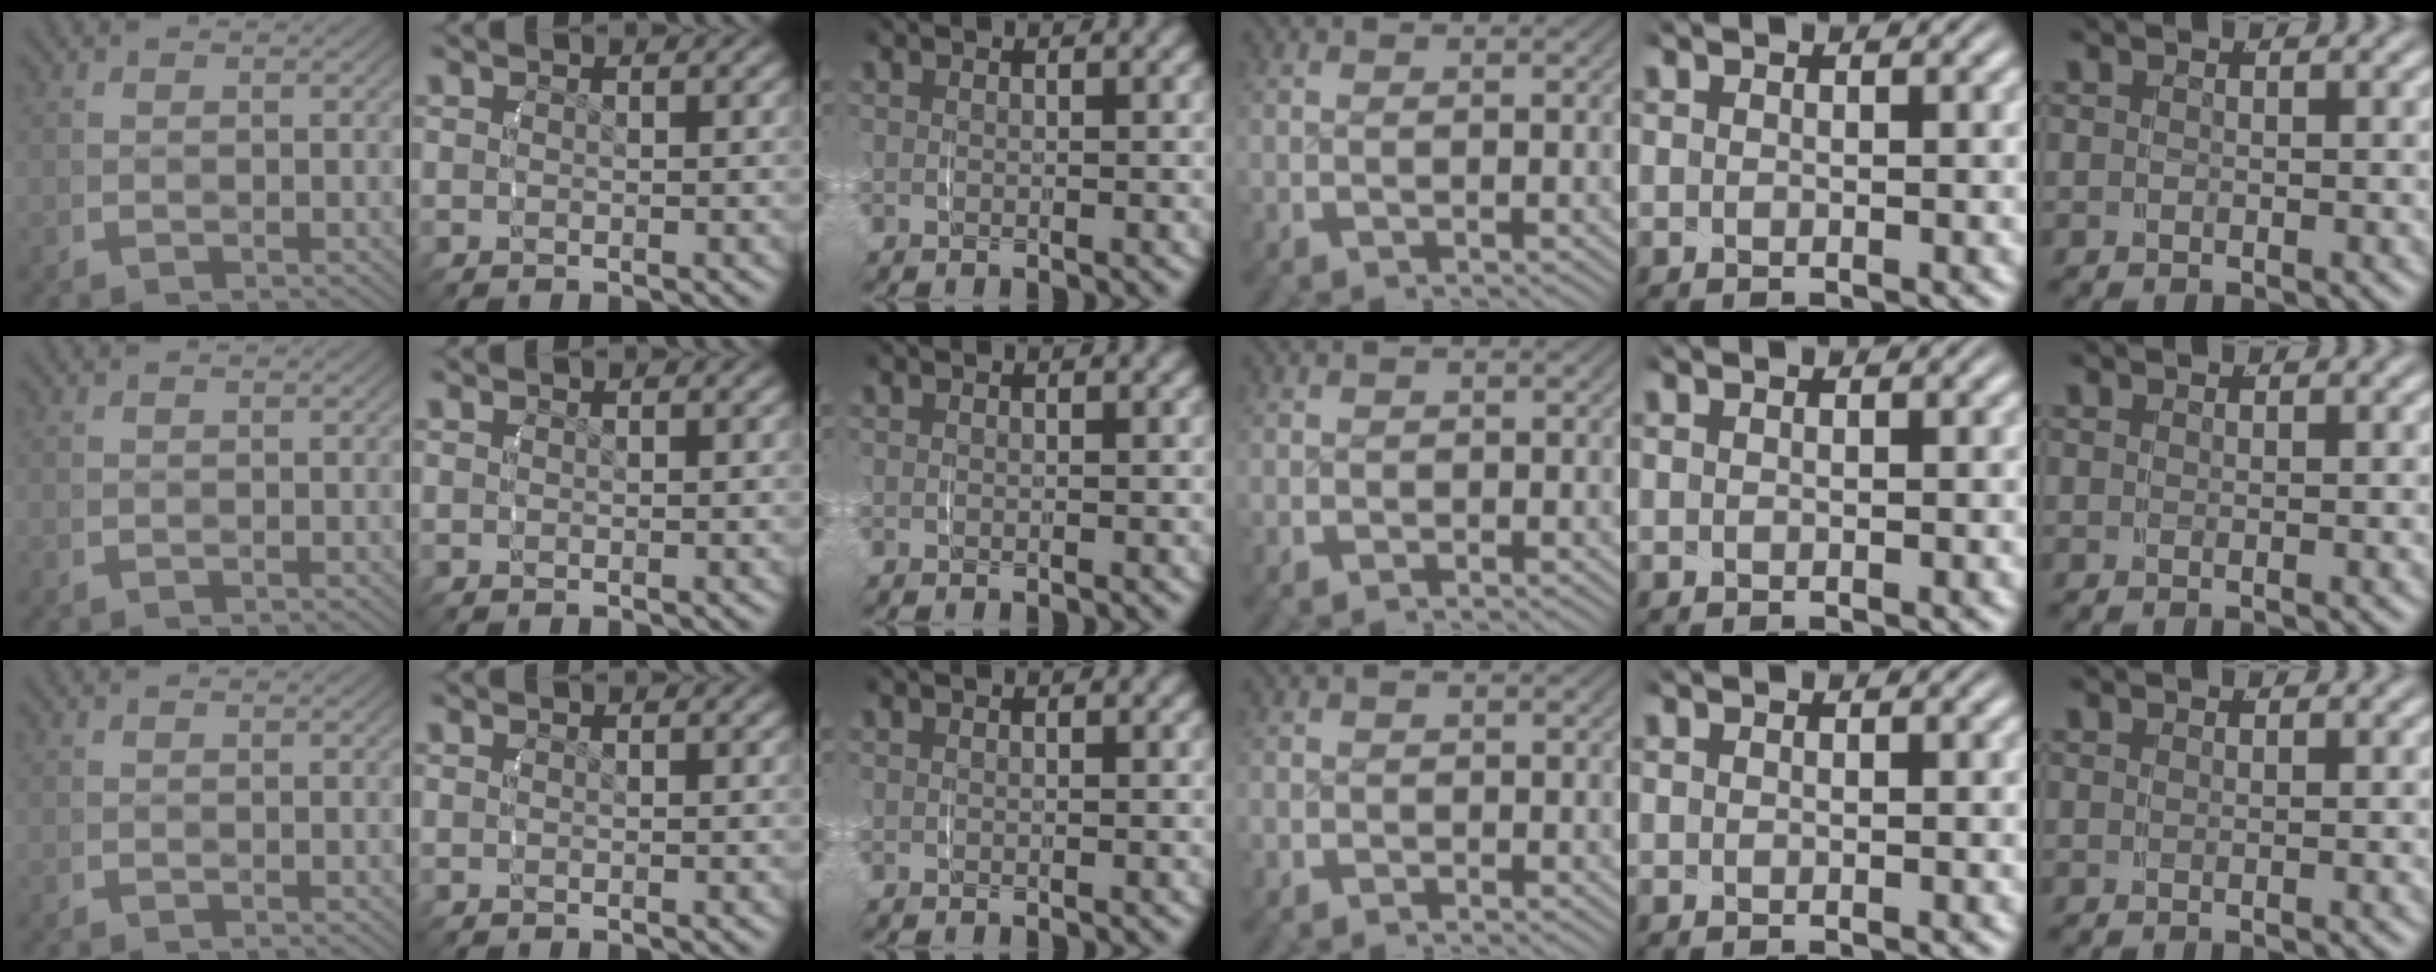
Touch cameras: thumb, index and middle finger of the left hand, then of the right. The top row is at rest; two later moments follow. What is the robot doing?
{"motion": "grasp_and_lifting", "object": "towel"}